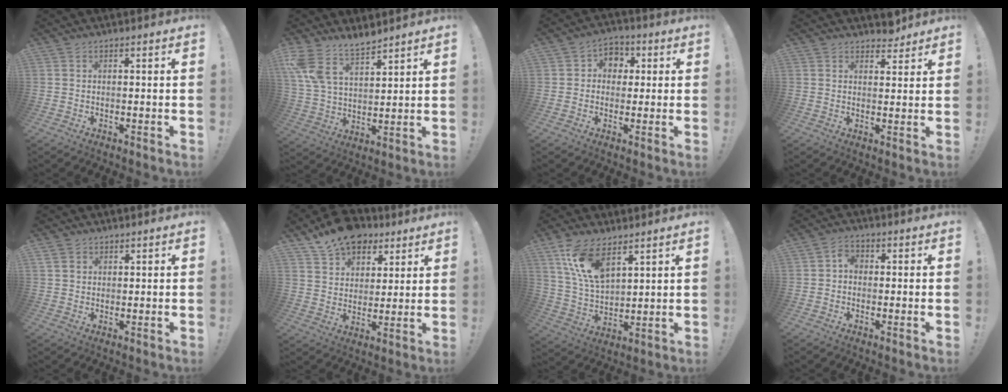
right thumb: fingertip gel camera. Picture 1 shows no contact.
{"total": 11.4, "force": [9.0, 5.1, 4.8], "torque": [-0.108, -0.047, 0.178]}
{"total": 6.4, "force": [0.5, 5.9, 2.4], "torque": [-0.022, 0.005, 0.009]}
{"total": 4.5, "force": [3.9, 2.0, 0.7], "torque": [0.013, -0.031, 0.069]}
{"total": 2.6, "force": [1.5, 2.0, 0.8], "torque": [-0.012, -0.003, 0.028]}
{"total": 13.4, "force": [9.7, 8.2, 4.5], "torque": [-0.064, -0.069, 0.180]}
{"total": 13.3, "force": [8.2, 6.2, 8.4], "torque": [-0.167, -0.037, 0.154]}
{"total": 3.2, "force": [-0.9, 2.2, 2.2], "torque": [-0.040, 0.012, -0.017]}